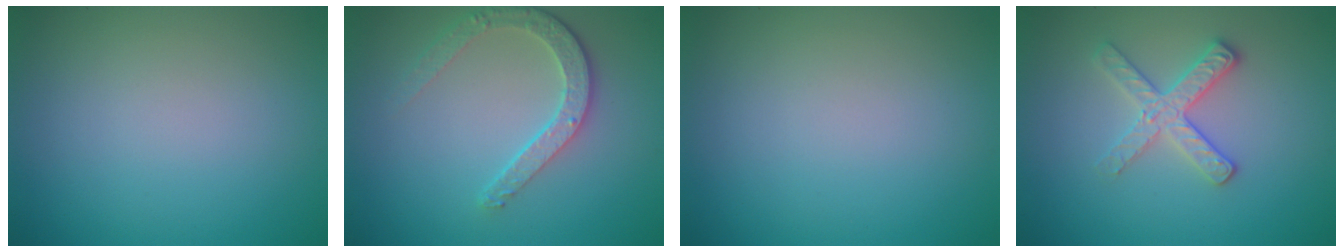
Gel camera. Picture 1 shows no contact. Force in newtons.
{"total": 3.6, "press": 2.9, "slide": 2.2}
{"total": 0.0}
{"total": 2.7, "press": 2.6, "slide": 0.9}